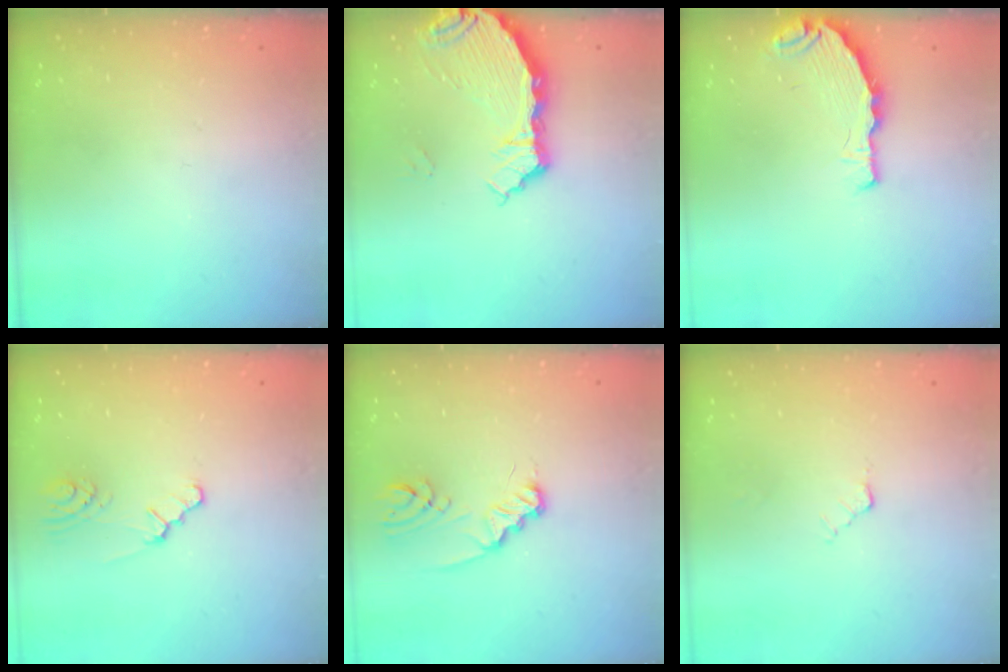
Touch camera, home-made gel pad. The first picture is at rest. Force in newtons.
{"total": 7.4, "press": 5.3, "slide": 5.2}
{"total": 4.9, "press": 4.9, "slide": 0.8}
{"total": 2.2, "press": 2.2, "slide": 0.4}
{"total": 4.3, "press": 4.3, "slide": 0.4}
{"total": 3.7, "press": 3.7, "slide": 0.5}